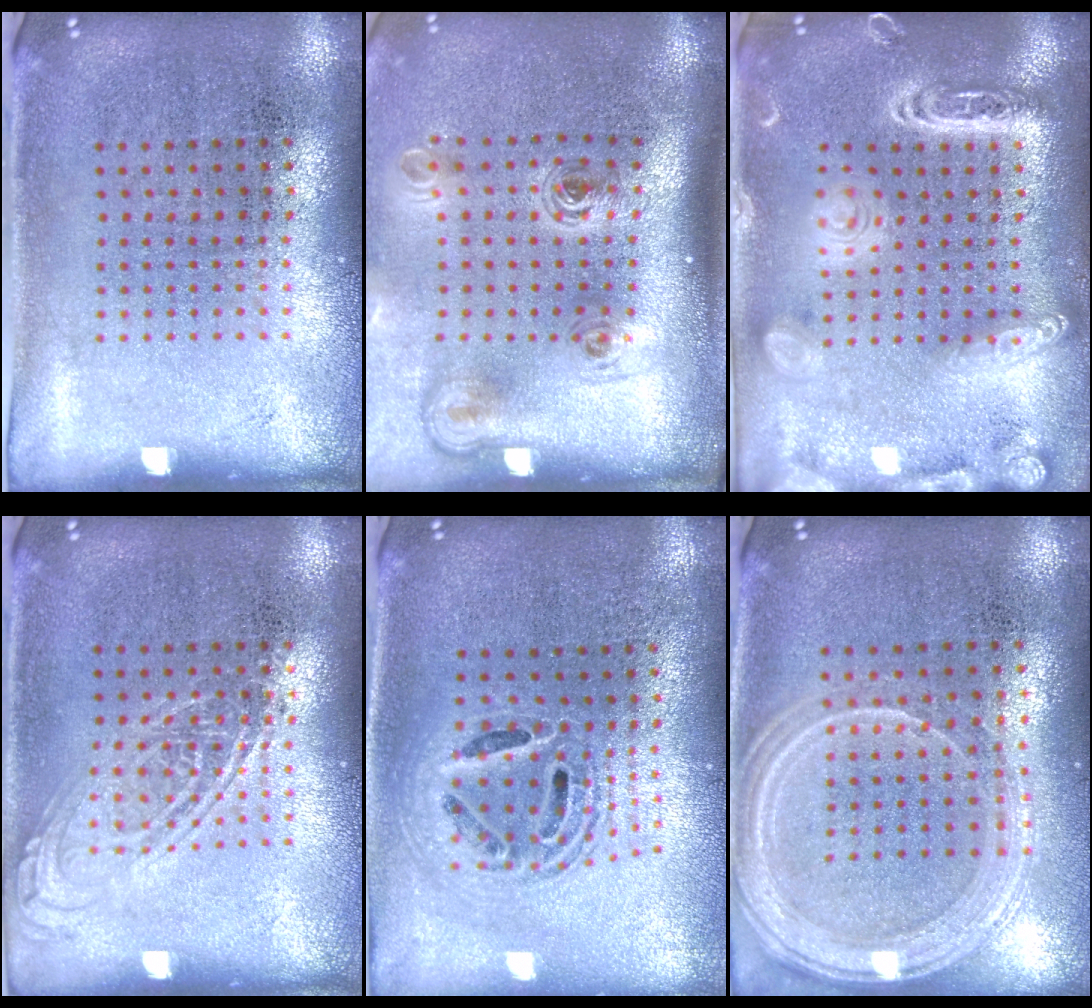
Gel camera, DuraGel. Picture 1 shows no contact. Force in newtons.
{"total": 2.3, "press": 1.4, "slide": 1.8}
{"total": 2.8, "press": 2.8, "slide": 0.3}
{"total": 2.2, "press": 2.2, "slide": 0.2}
{"total": 1.9, "press": 1.6, "slide": 1.1}
{"total": 1.4, "press": 1.4, "slide": 0.2}